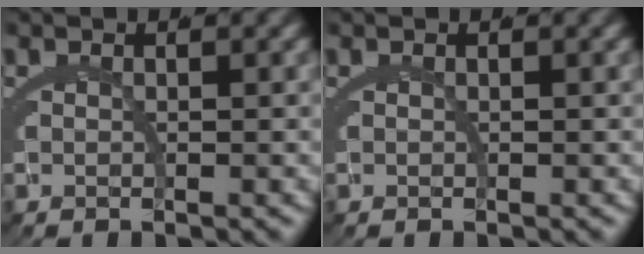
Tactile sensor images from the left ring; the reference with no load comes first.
{"total": 0.0}